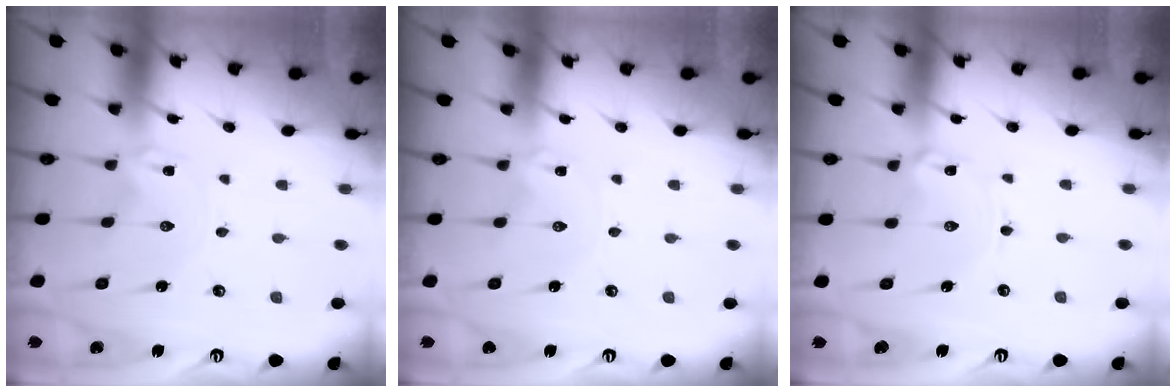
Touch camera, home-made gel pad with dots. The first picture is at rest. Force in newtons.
{"total": 1.8, "press": 1.8, "slide": 0.2}
{"total": 1.8, "press": 1.8, "slide": 0.3}